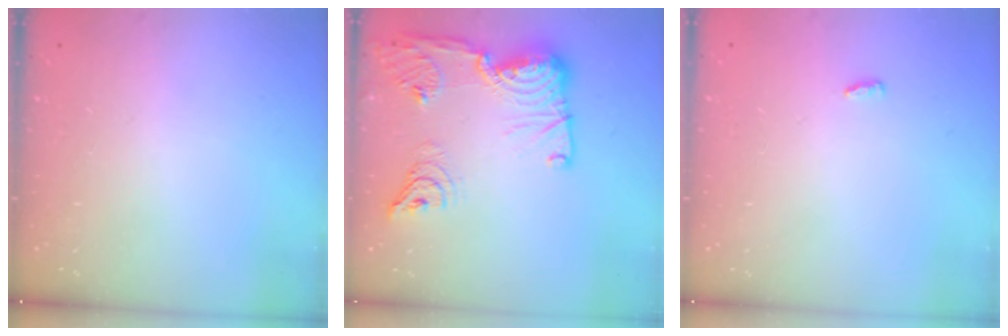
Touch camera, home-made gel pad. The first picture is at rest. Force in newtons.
{"total": 21.8, "press": 20.6, "slide": 6.9}
{"total": 2.9, "press": 2.6, "slide": 1.3}